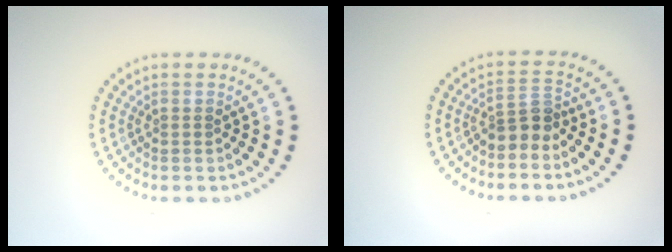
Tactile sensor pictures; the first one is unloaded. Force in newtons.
{"total": 2.4, "press": 1.8, "slide": 1.6}